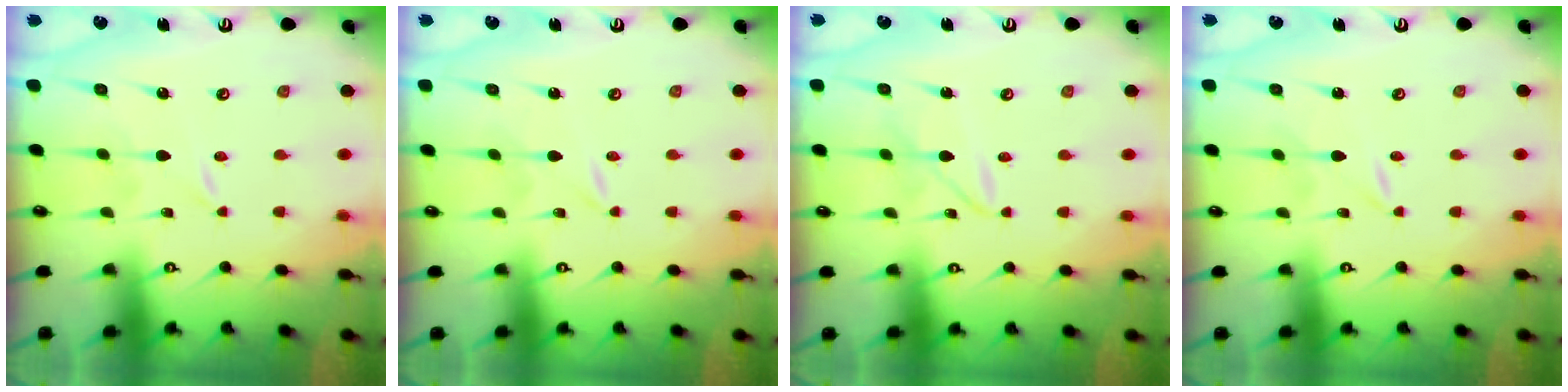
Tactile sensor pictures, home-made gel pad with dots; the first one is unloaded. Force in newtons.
{"total": 0.0}
{"total": 3.0, "press": 2.9, "slide": 0.3}
{"total": 0.0}